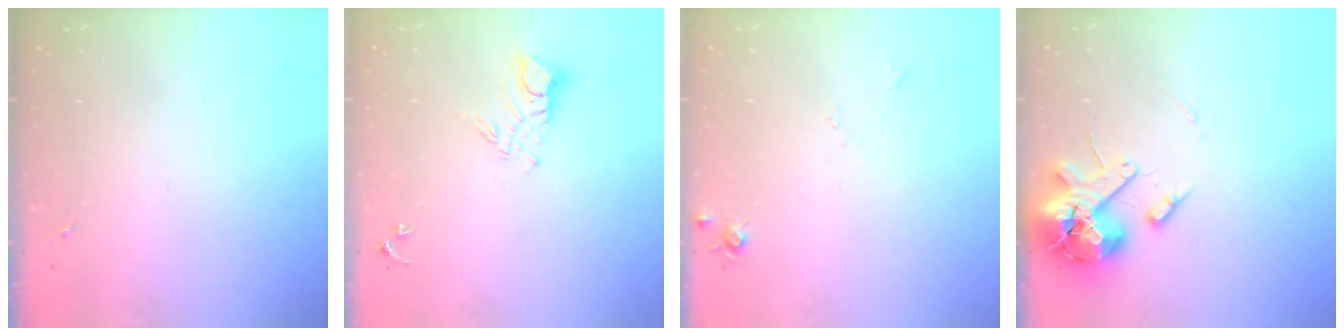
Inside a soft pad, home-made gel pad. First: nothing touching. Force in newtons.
{"total": 7.7, "press": 7.7, "slide": 0.7}
{"total": 5.4, "press": 5.4, "slide": 0.6}
{"total": 14.6, "press": 14.4, "slide": 2.4}